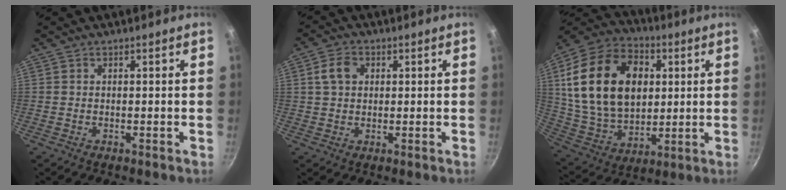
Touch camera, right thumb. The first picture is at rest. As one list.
[{"total": 4.9, "force": [1.2, 3.7, 2.9], "torque": [-0.040, 0.008, 0.017]}, {"total": 25.6, "force": [5.1, 17.5, 18.0], "torque": [-0.306, 0.003, 0.097]}]